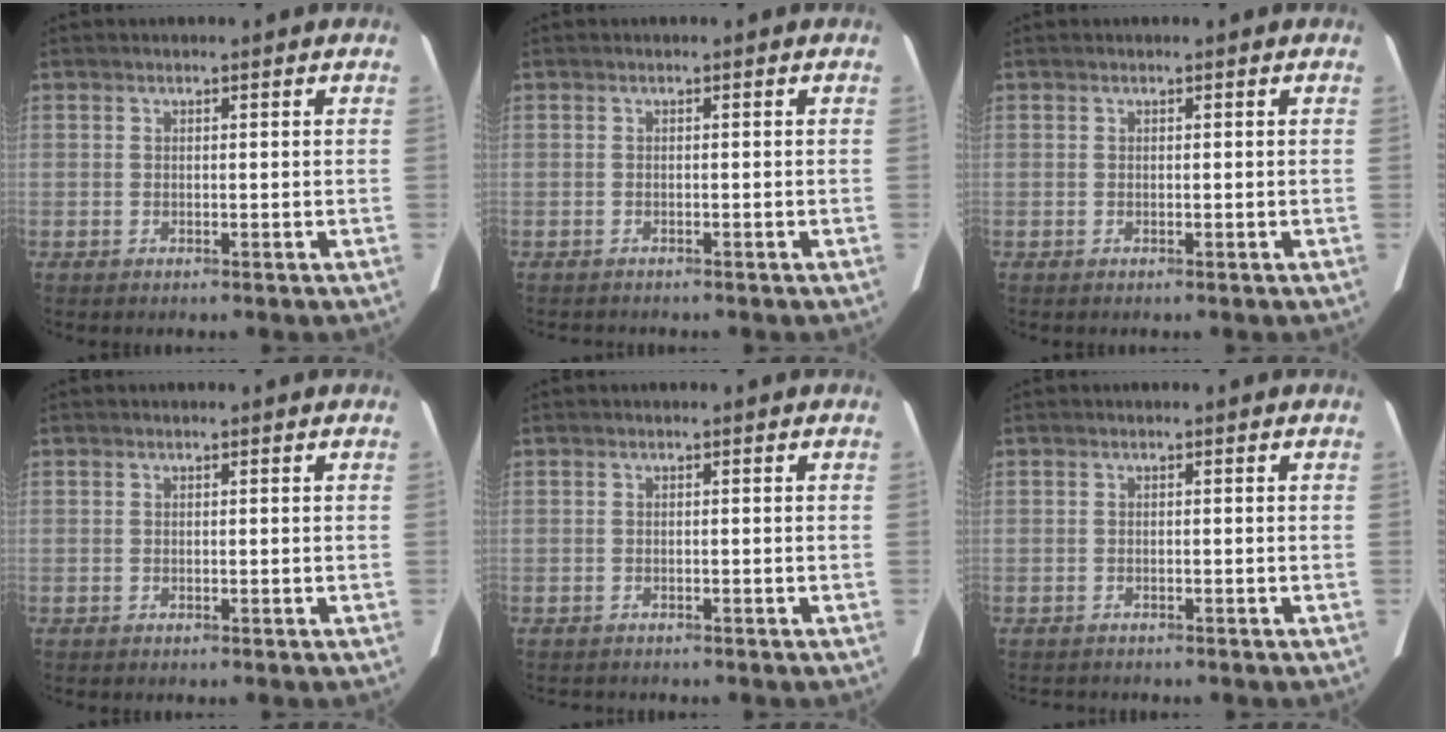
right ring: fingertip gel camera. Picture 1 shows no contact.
{"total": 1.6, "force": [-1.5, 0.4, 0.4], "torque": [-0.010, -0.004, -0.017]}
{"total": 0.0}
{"total": 0.0}
{"total": 2.2, "force": [-2.0, 0.7, 0.7], "torque": [-0.014, -0.005, -0.022]}
{"total": 2.6, "force": [-2.4, 0.7, 0.8], "torque": [-0.014, -0.007, -0.028]}